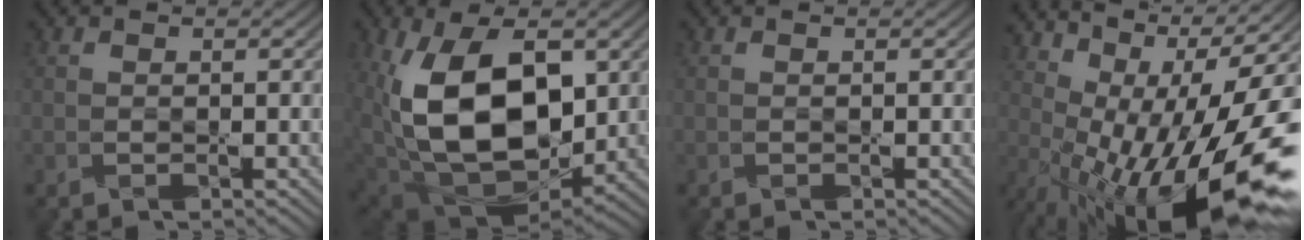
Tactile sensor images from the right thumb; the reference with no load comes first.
{"total": 17.8, "force": [1.5, 11.2, 13.7], "torque": [-0.266, -0.034, 0.036]}
{"total": 0.0}
{"total": 18.9, "force": [-2.6, 7.4, 17.2], "torque": [-0.243, 0.014, -0.047]}